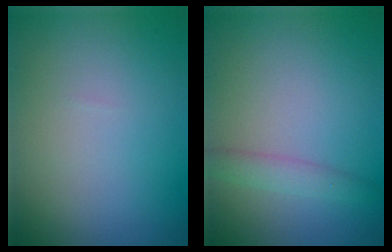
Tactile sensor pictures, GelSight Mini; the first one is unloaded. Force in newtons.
{"total": 1.8, "press": 1.8, "slide": 0.0}